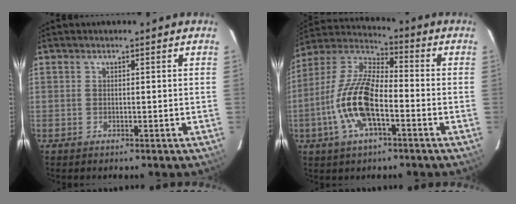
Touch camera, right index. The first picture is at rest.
{"total": 14.9, "force": [-4.7, 5.9, 12.9], "torque": [-0.270, 0.001, -0.095]}